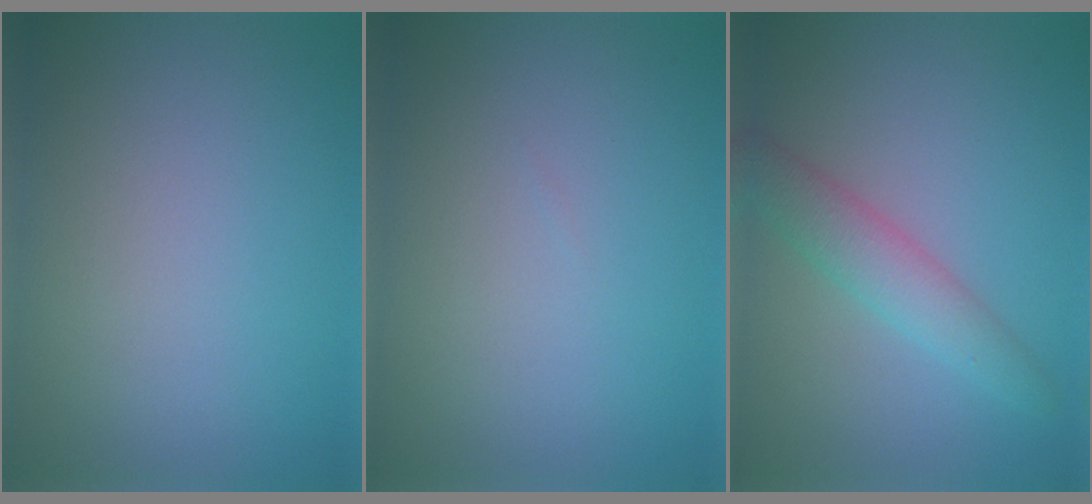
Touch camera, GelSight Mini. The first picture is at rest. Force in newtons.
{"total": 0.0}
{"total": 3.3, "press": 3.3, "slide": 0.1}